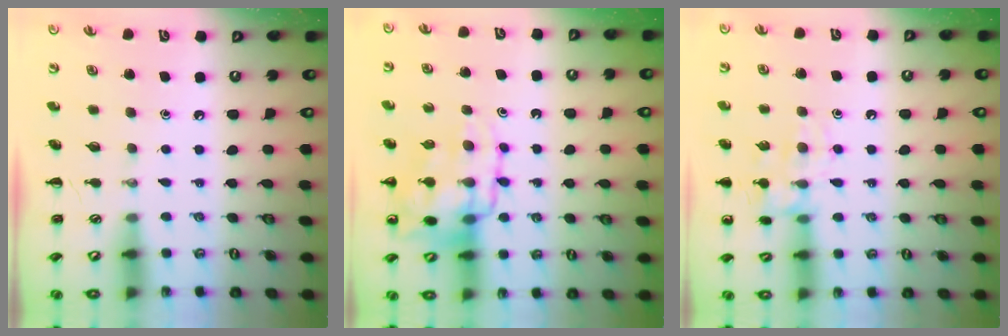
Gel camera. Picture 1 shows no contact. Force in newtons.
{"total": 14.6, "press": 14.3, "slide": 3.0}
{"total": 12.1, "press": 12.0, "slide": 1.3}